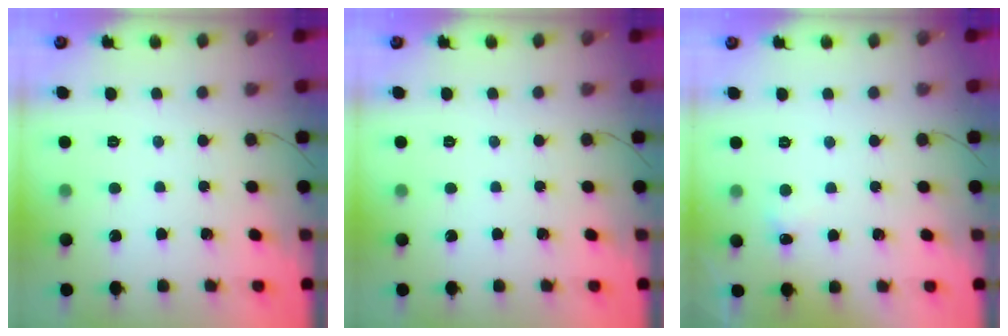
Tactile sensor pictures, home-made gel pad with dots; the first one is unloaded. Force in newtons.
{"total": 0.0}
{"total": 3.5, "press": 3.3, "slide": 1.2}